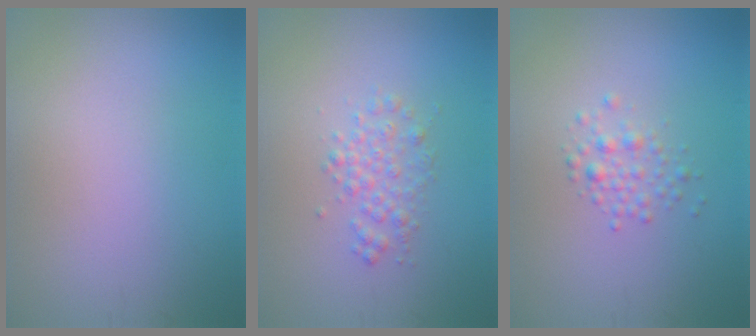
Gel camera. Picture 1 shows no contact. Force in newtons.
{"total": 2.0, "press": 2.0, "slide": 0.0}
{"total": 1.6, "press": 1.6, "slide": 0.0}